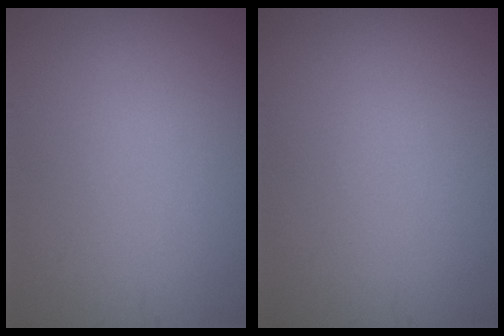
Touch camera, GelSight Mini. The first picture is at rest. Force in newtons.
{"total": 0.0}